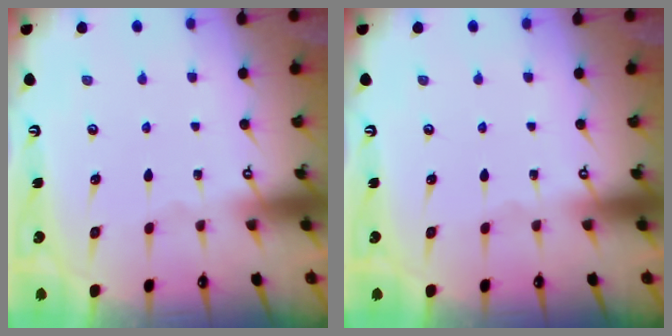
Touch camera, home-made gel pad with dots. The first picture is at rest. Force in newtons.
{"total": 0.0}